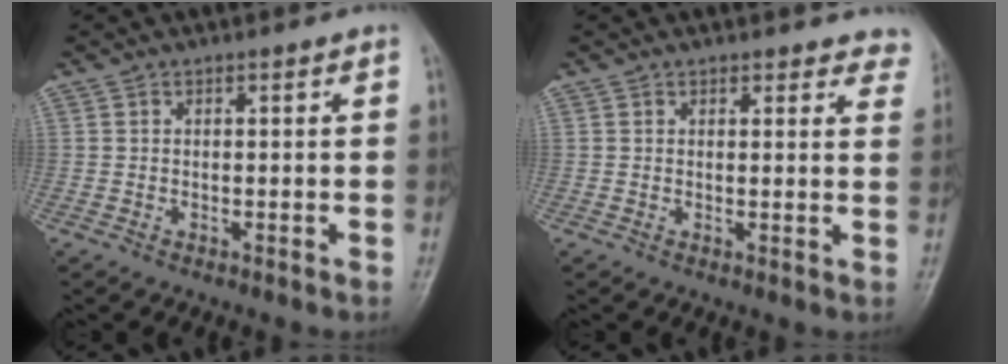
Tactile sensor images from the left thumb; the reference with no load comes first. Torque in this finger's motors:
{"motor_torque": [0.10, 0.14, -0.15, -0.13, 0.00]}